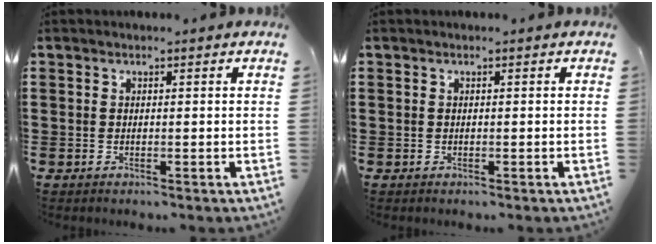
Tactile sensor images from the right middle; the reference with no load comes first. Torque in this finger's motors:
{"motor_torque": [-0.01, 0.02, -0.01, -0.01]}